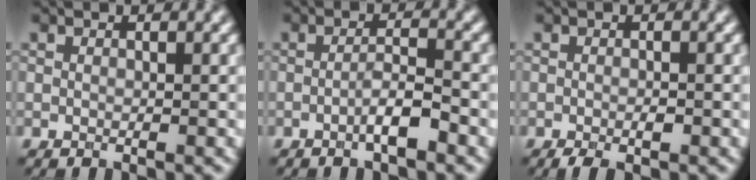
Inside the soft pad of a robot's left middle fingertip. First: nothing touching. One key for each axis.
{"total": 2.5, "fx": -1.2, "fy": 0.3, "fz": 2.1, "tx": -0.037, "ty": 0.010, "tz": -0.024}
{"total": 1.7, "fx": -0.8, "fy": 0.5, "fz": 1.4, "tx": -0.025, "ty": -0.001, "tz": -0.014}